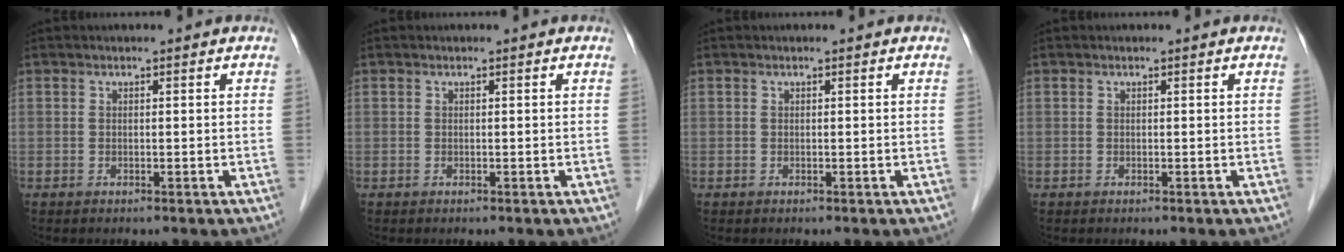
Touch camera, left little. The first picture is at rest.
{"total": 0.0}
{"total": 0.0}
{"total": 0.0}